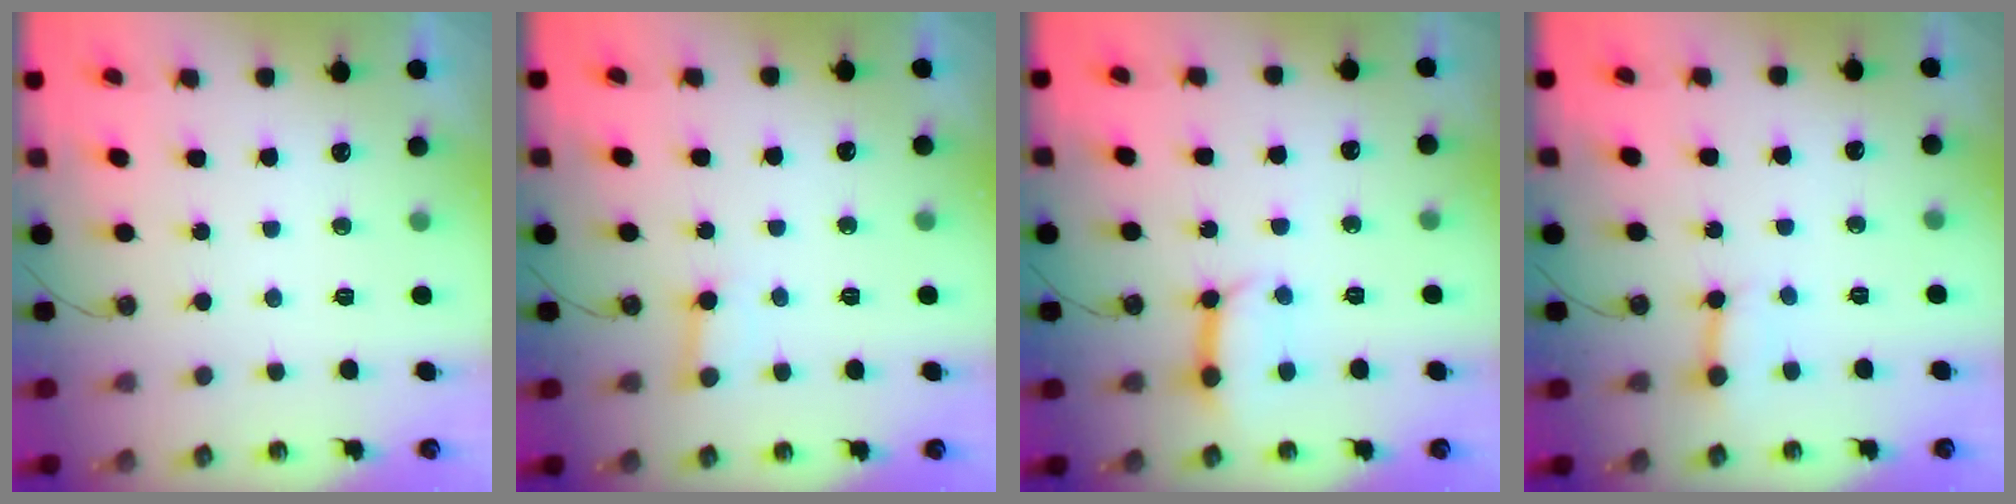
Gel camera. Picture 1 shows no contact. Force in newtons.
{"total": 4.9, "press": 4.9, "slide": 0.8}
{"total": 8.7, "press": 8.7, "slide": 1.0}
{"total": 3.9, "press": 3.9, "slide": 0.5}